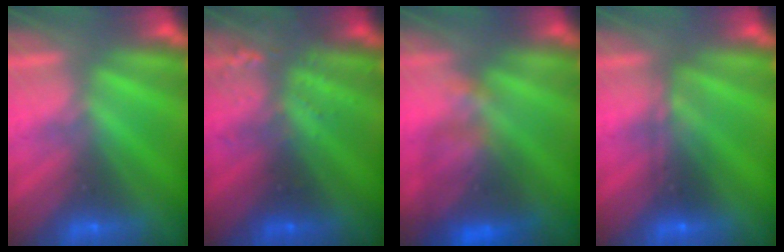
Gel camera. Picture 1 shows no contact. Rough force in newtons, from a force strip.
{"total": 3.4}
{"total": 4.5}
{"total": 2.4}